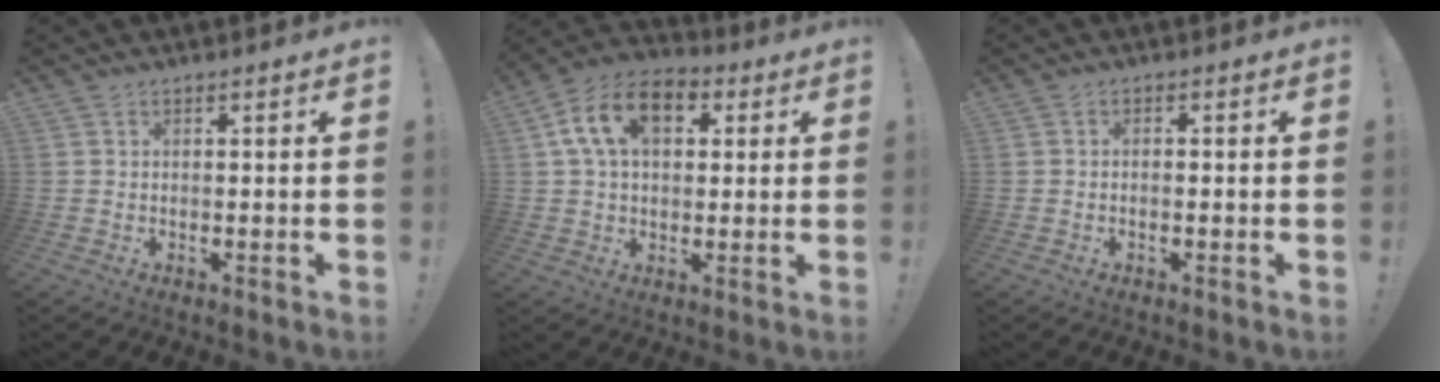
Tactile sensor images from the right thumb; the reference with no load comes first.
{"total": 14.7, "force": [4.8, 9.4, 10.2], "torque": [-0.183, 0.007, 0.089]}
{"total": 1.0, "force": [-0.6, 0.3, 0.7], "torque": [-0.013, 0.004, -0.011]}